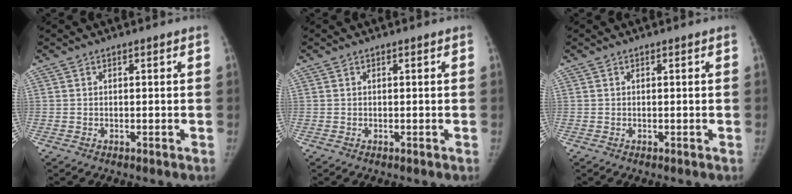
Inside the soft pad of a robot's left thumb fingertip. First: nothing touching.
{"total": 0.0}
{"total": 0.0}